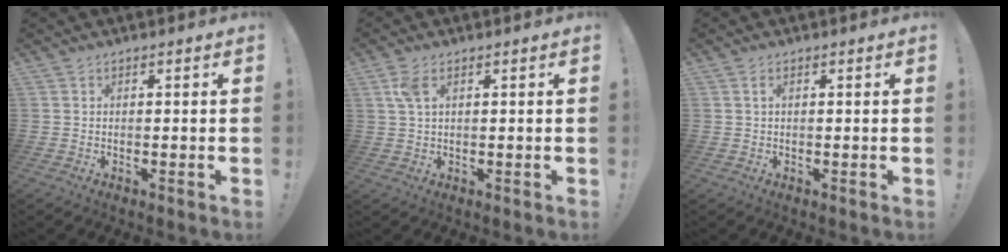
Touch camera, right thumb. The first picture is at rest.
{"total": 4.1, "force": [1.6, 1.9, 3.3], "torque": [-0.062, 0.003, 0.029]}
{"total": 1.1, "force": [0.3, 0.4, 1.0], "torque": [-0.013, 0.000, 0.003]}